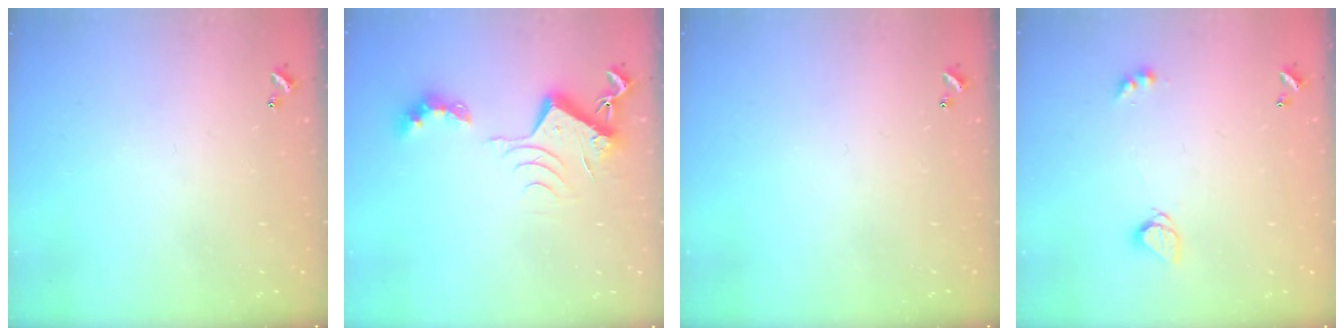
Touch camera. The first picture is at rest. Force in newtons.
{"total": 9.0, "press": 8.9, "slide": 1.0}
{"total": 0.0}
{"total": 3.4, "press": 3.3, "slide": 0.2}